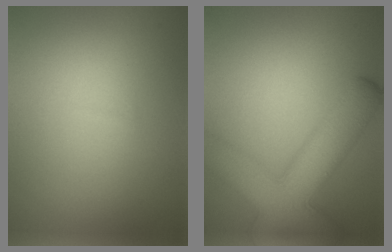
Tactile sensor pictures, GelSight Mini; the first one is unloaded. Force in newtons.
{"total": 9.6, "press": 9.6, "slide": 0.7}